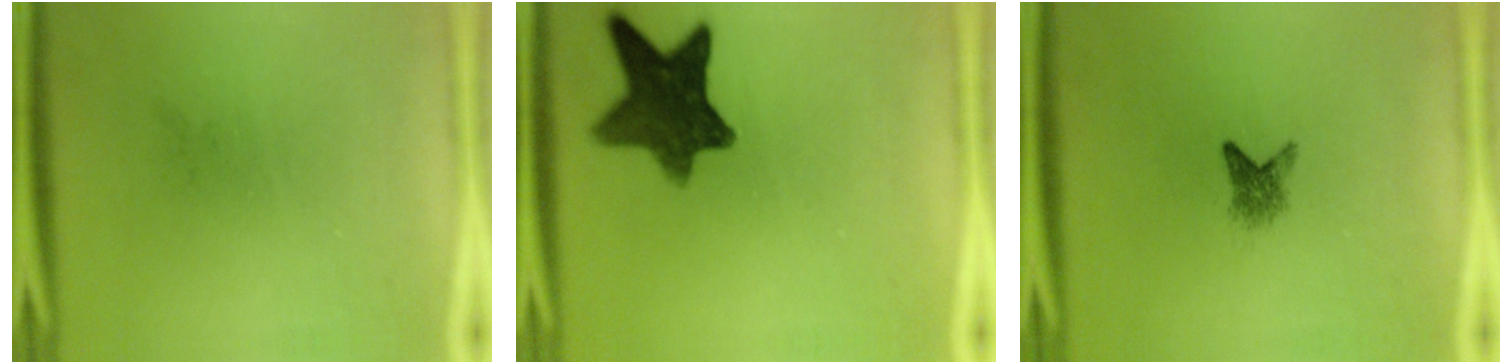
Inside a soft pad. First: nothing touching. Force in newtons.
{"total": 10.8}
{"total": 2.1}